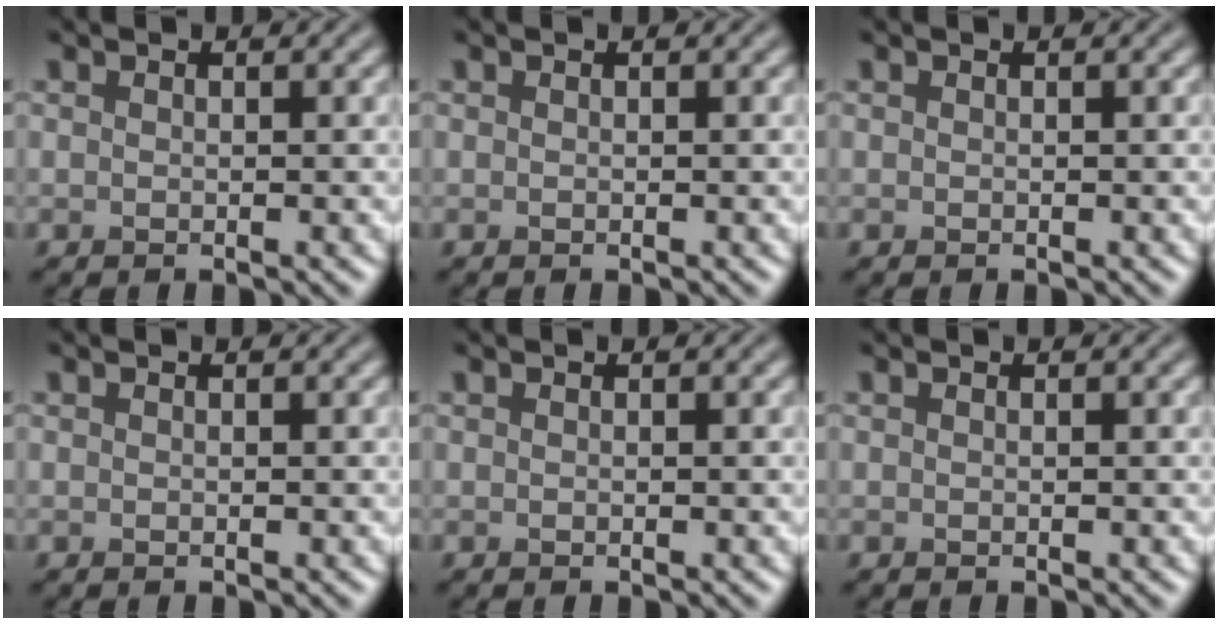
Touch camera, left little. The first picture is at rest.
{"total": 0.0}
{"total": 0.0}
{"total": 0.0}
{"total": 0.0}
{"total": 0.0}